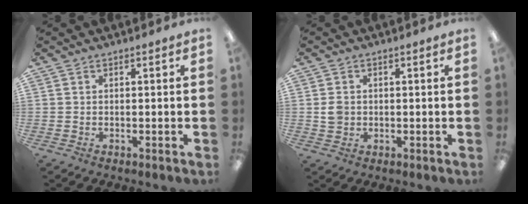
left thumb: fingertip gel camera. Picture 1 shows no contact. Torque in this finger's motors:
{"motor_torque": [-0.12, 0.15, 0.22, -0.26, 0.00]}